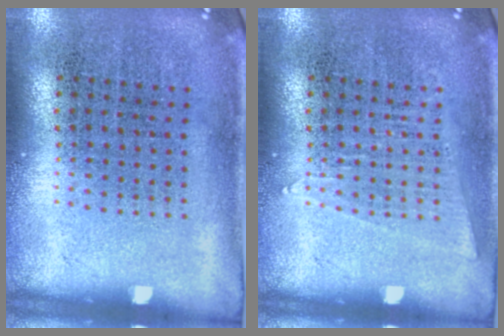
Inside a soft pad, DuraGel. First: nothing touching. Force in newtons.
{"total": 1.0, "press": 1.0, "slide": 0.1}